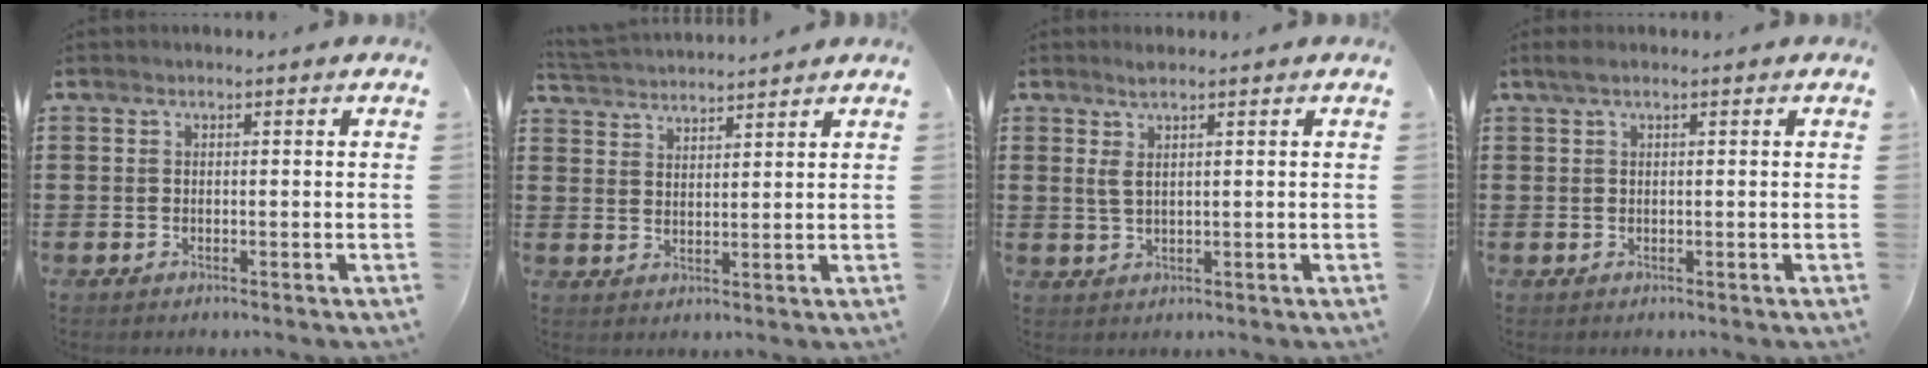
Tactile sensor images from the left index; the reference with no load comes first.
{"total": 2.9, "force": [2.9, -0.2, -0.1], "torque": [-0.009, -0.013, 0.053]}
{"total": 2.7, "force": [1.3, 0.6, 2.3], "torque": [-0.048, 0.004, 0.022]}
{"total": 1.0, "force": [0.5, 0.0, 0.9], "torque": [-0.017, 0.000, 0.009]}